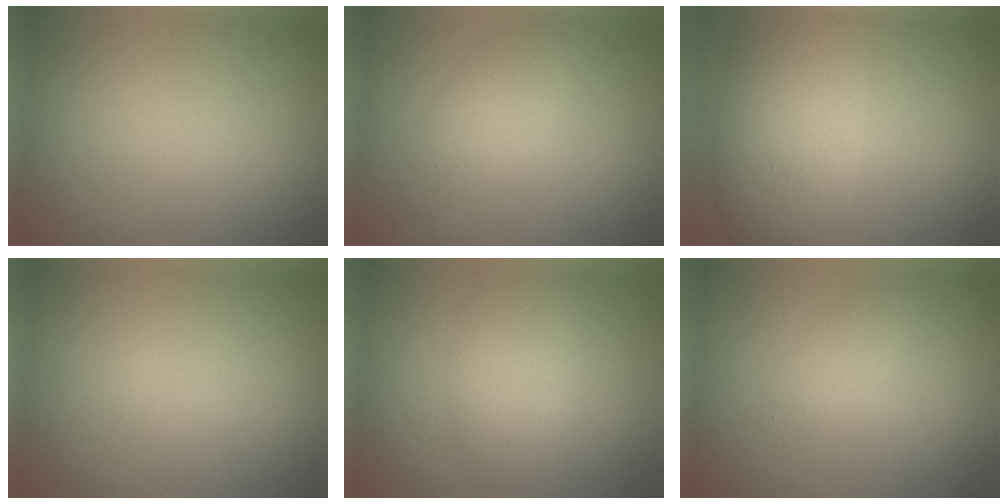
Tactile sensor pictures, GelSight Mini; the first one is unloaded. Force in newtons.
{"total": 2.7, "press": 2.7, "slide": 0.1}
{"total": 8.1, "press": 8.1, "slide": 0.4}
{"total": 0.0}
{"total": 4.2, "press": 4.2, "slide": 0.2}
{"total": 1.2, "press": 1.2, "slide": 0.0}